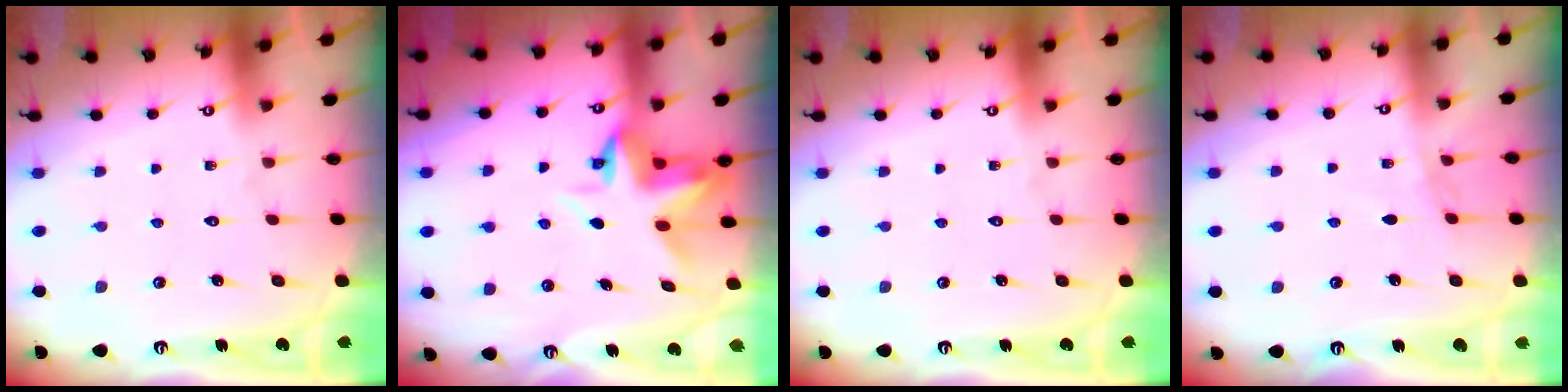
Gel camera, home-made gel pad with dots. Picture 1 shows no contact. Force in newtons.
{"total": 5.1, "press": 4.9, "slide": 1.3}
{"total": 0.0}
{"total": 4.6, "press": 4.5, "slide": 0.7}